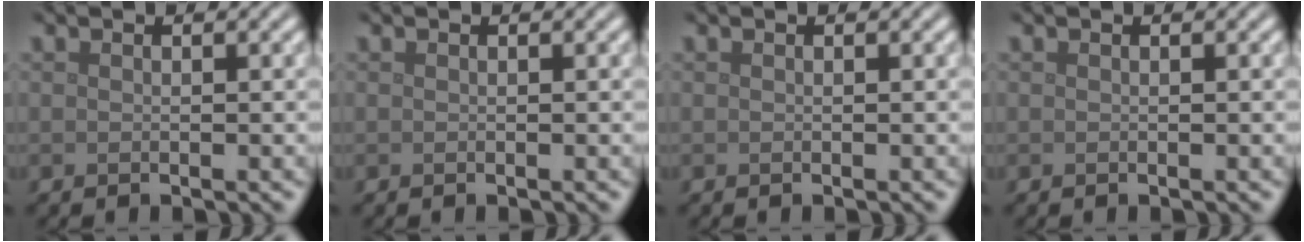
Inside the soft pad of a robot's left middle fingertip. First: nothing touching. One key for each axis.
{"total": 0.0}
{"total": 0.0}
{"total": 0.0}